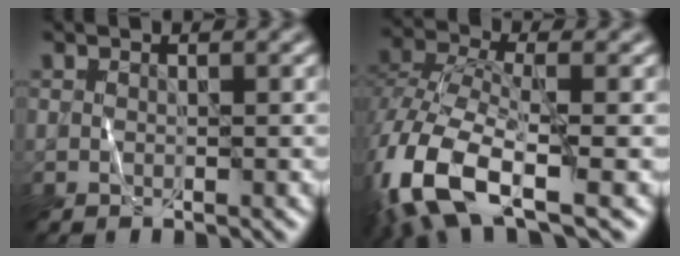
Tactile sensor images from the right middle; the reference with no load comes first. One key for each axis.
{"total": 10.9, "fx": -5.3, "fy": 4.6, "fz": 8.3, "tx": -0.183, "ty": -0.012, "tz": -0.108}